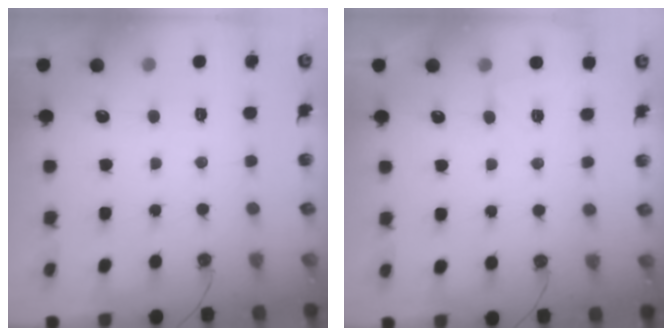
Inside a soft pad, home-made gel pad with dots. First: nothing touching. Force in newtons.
{"total": 2.1, "press": 2.1, "slide": 0.4}